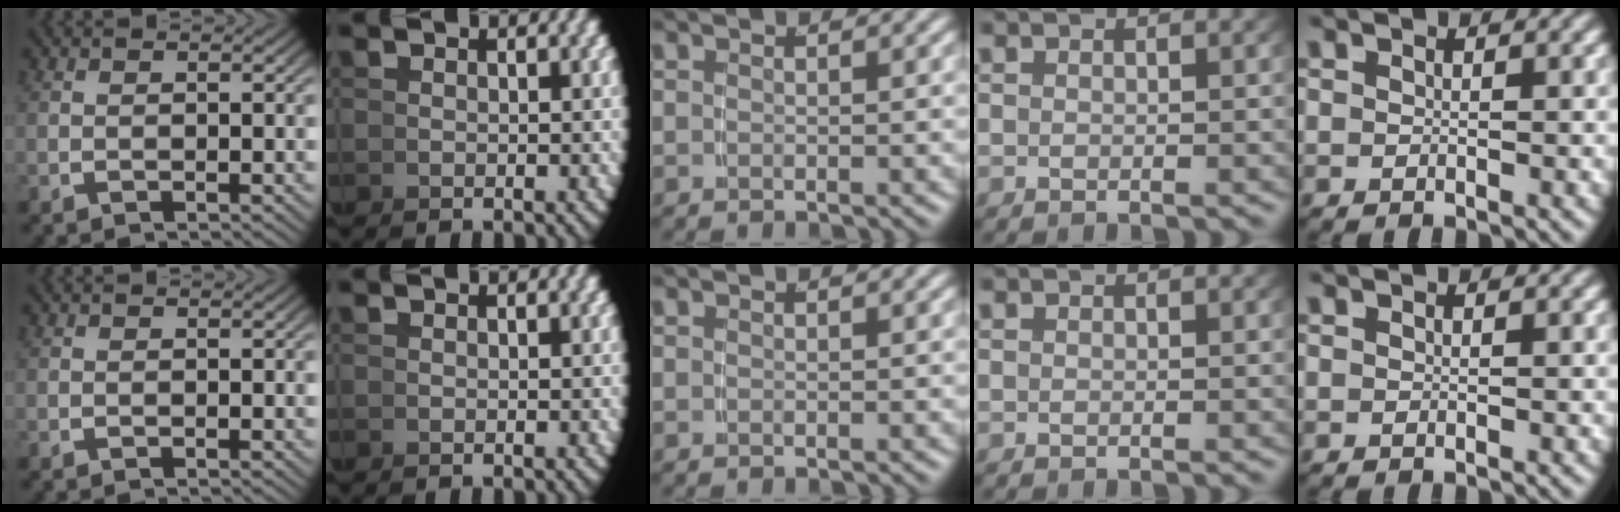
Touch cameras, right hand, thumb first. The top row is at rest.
{}